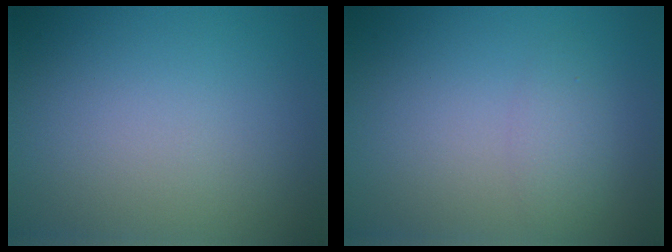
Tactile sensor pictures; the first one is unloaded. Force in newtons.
{"total": 1.7, "press": 1.7, "slide": 0.1}